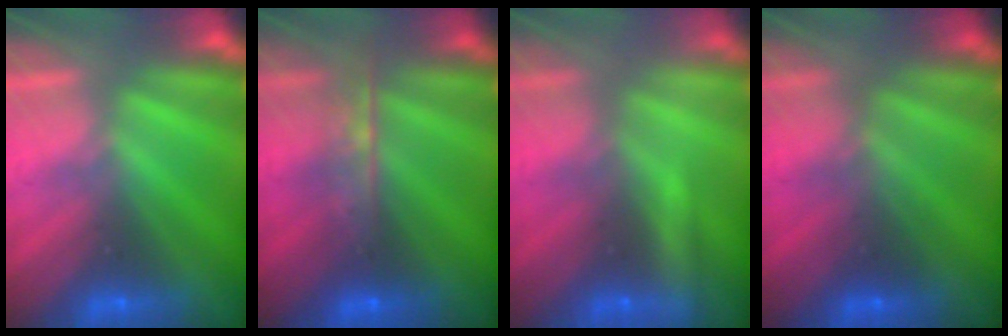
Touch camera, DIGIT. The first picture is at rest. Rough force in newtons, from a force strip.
{"total": 8.6}
{"total": 2.1}
{"total": 2.0}